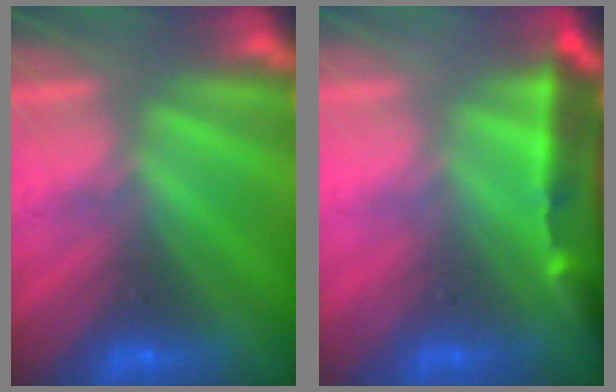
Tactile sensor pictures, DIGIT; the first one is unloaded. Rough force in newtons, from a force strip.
{"total": 4.0}